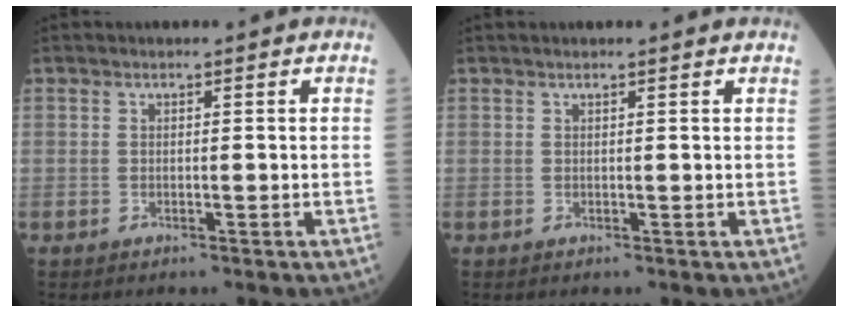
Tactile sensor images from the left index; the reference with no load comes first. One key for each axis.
{"total": 1.3, "fx": 1.2, "fy": -0.2, "fz": 0.5, "tx": -0.018, "ty": 0.008, "tz": 0.019}